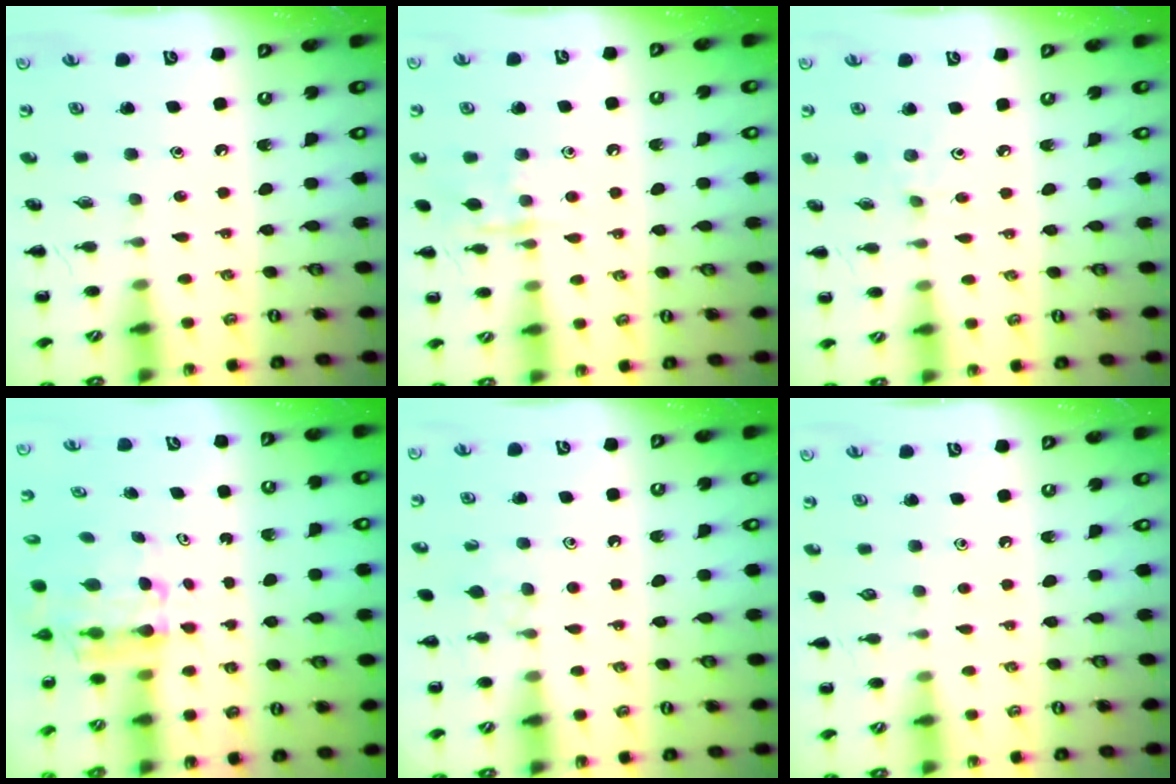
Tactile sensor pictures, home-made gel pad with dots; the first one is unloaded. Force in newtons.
{"total": 8.2, "press": 8.2, "slide": 0.6}
{"total": 2.7, "press": 2.5, "slide": 0.9}
{"total": 5.7, "press": 5.6, "slide": 1.1}
{"total": 4.7, "press": 4.3, "slide": 1.8}
{"total": 0.0}